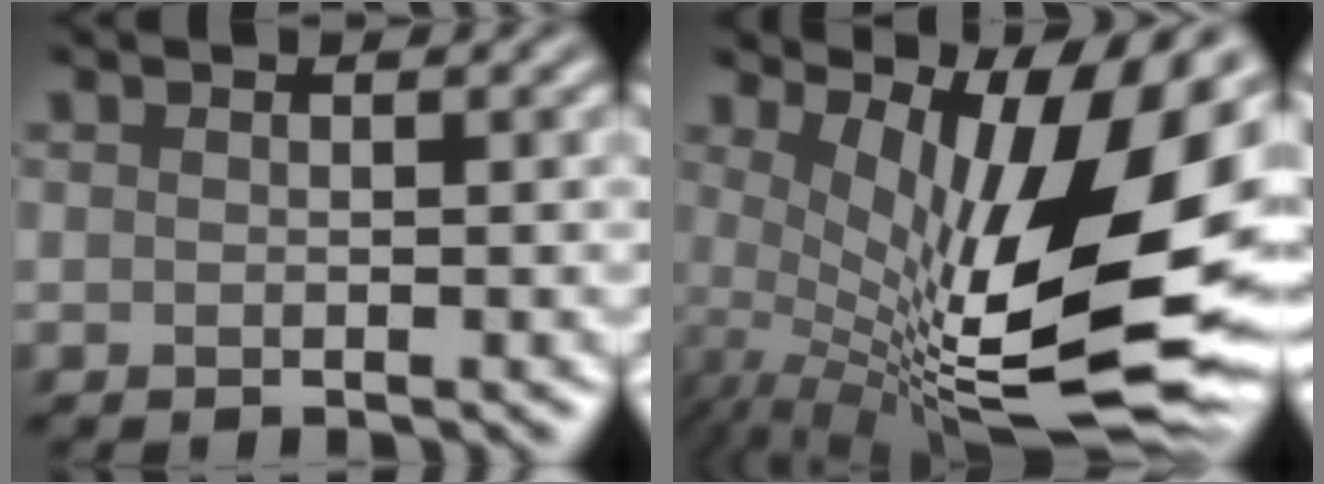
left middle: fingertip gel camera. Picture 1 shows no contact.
{"total": 16.0, "force": [1.9, 4.9, 15.1], "torque": [-0.213, -0.005, 0.045]}